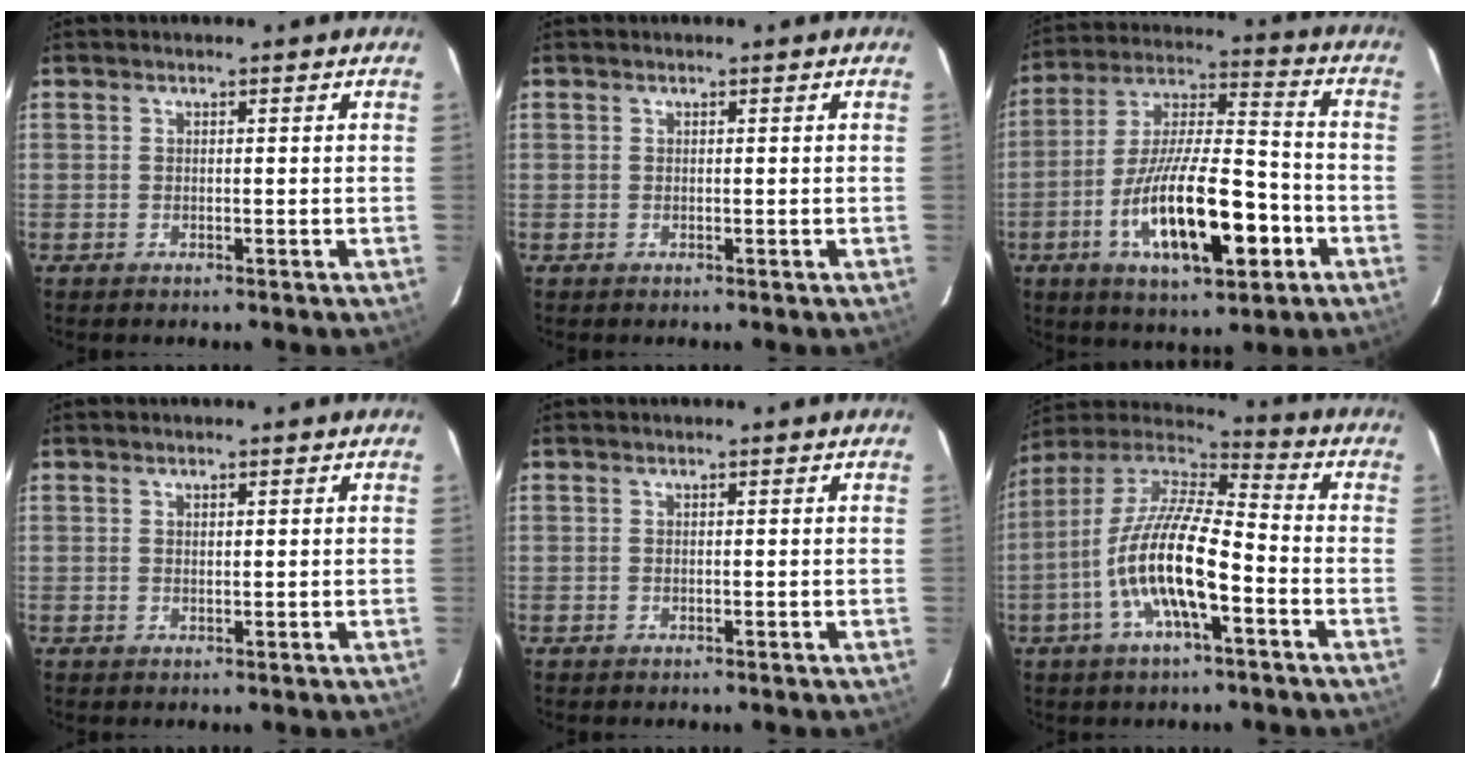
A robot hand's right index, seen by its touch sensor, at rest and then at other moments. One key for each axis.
{"total": 0.0}
{"total": 19.5, "fx": -7.3, "fy": 6.2, "fz": 16.9, "tx": -0.309, "ty": -0.006, "tz": -0.120}
{"total": 0.7, "fx": 0.4, "fy": 0.3, "fz": 0.4, "tx": -0.007, "ty": 0.002, "tz": 0.008}
{"total": 0.0}
{"total": 16.1, "fx": -5.5, "fy": 4.3, "fz": 14.4, "tx": -0.280, "ty": -0.008, "tz": -0.110}